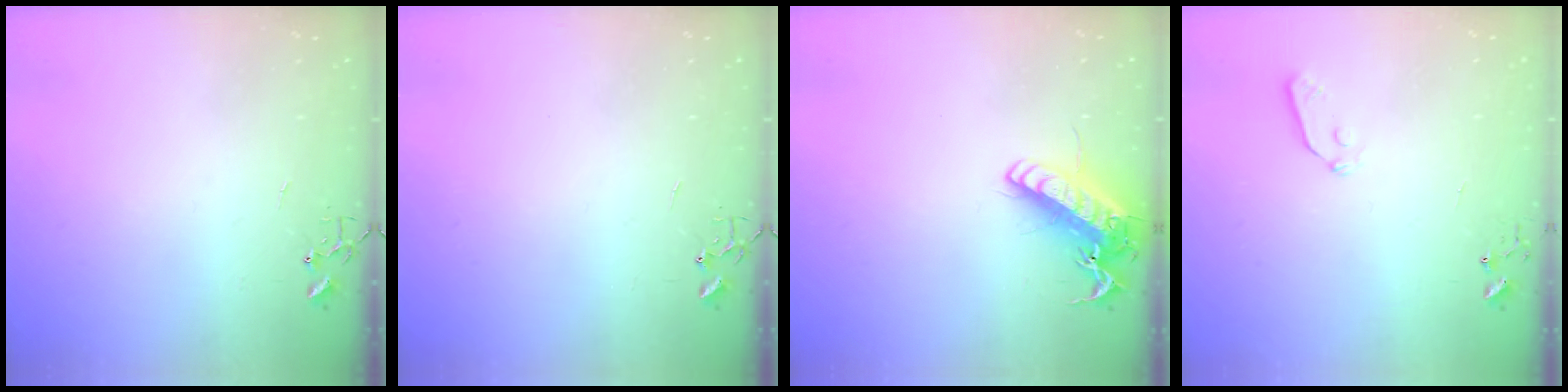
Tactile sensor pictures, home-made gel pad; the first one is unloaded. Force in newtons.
{"total": 0.0}
{"total": 16.5, "press": 16.3, "slide": 2.7}
{"total": 4.2, "press": 4.2, "slide": 0.5}